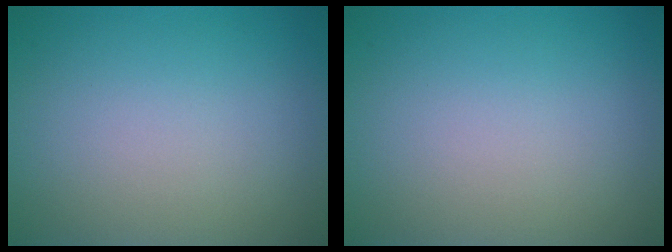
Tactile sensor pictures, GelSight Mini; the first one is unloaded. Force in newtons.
{"total": 0.0}